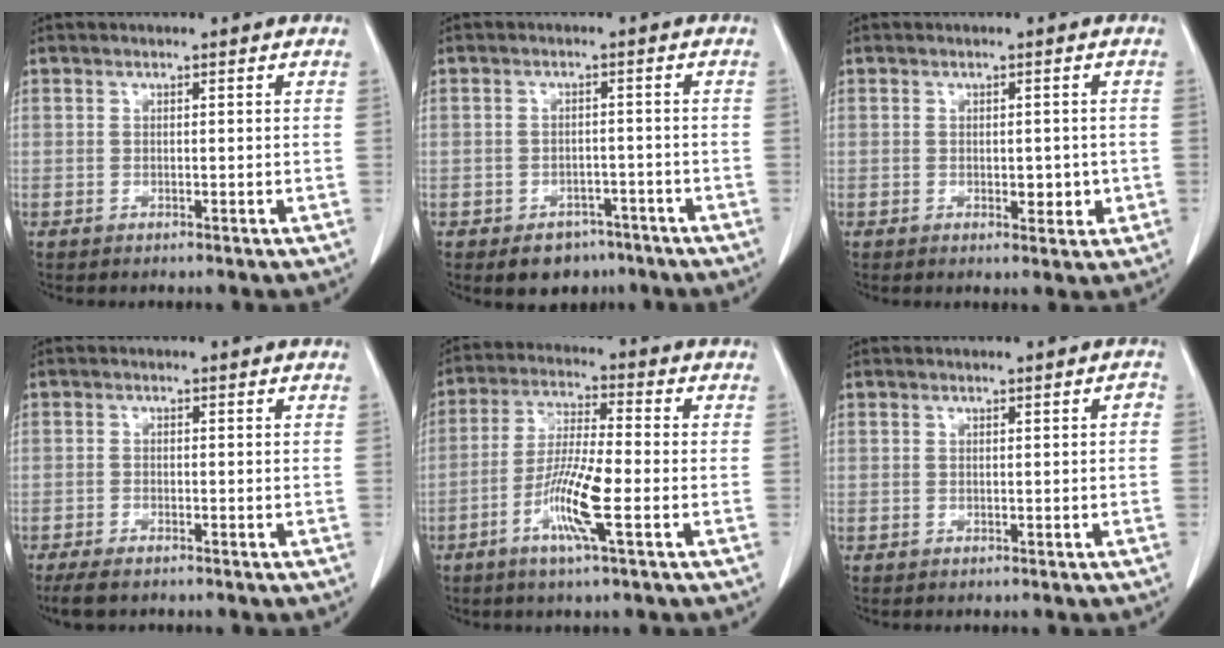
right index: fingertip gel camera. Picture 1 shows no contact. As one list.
[{"total": 5.2, "force": [-3.5, 3.4, 1.5], "torque": [-0.013, 0.007, -0.044]}, {"total": 3.1, "force": [-0.5, 1.7, 2.5], "torque": [-0.027, -0.001, -0.001]}, {"total": 3.9, "force": [-3.0, 1.1, 2.1], "torque": [-0.037, -0.009, -0.045]}, {"total": 9.7, "force": [-3.4, 0.4, 9.0], "torque": [-0.179, -0.010, -0.071]}, {"total": 0.7, "force": [0.0, 0.2, 0.7], "torque": [-0.002, 0.002, 0.000]}]